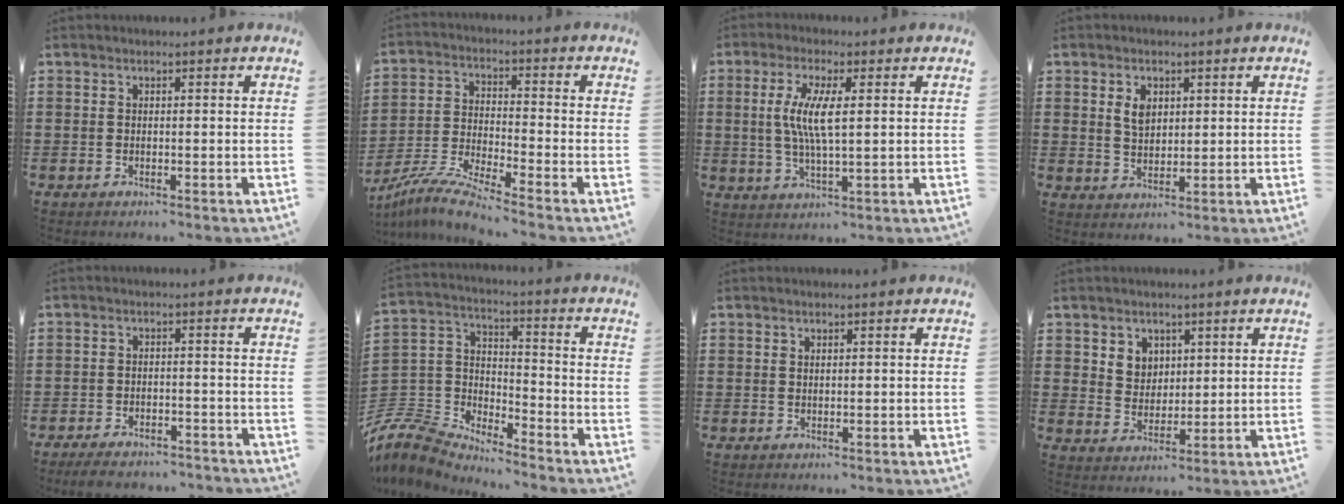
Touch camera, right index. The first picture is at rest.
{"total": 6.8, "force": [-6.3, -0.5, 2.3], "torque": [-0.060, -0.013, -0.128]}
{"total": 6.8, "force": [1.0, 1.5, 6.6], "torque": [-0.141, -0.005, 0.010]}
{"total": 3.5, "force": [1.3, 2.3, 2.3], "torque": [-0.054, 0.009, 0.023]}
{"total": 3.4, "force": [-3.3, 0.6, 0.5], "torque": [-0.018, 0.002, -0.069]}
{"total": 6.9, "force": [-6.5, 2.1, 0.7], "torque": [-0.066, -0.016, -0.144]}
{"total": 0.6, "force": [0.3, 0.4, 0.3], "torque": [-0.007, 0.002, 0.006]}
{"total": 4.4, "force": [2.4, 3.6, 0.6], "torque": [-0.022, 0.007, 0.043]}